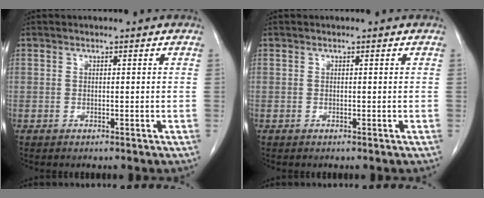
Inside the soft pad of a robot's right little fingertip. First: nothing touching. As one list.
[{"total": 0.0}]